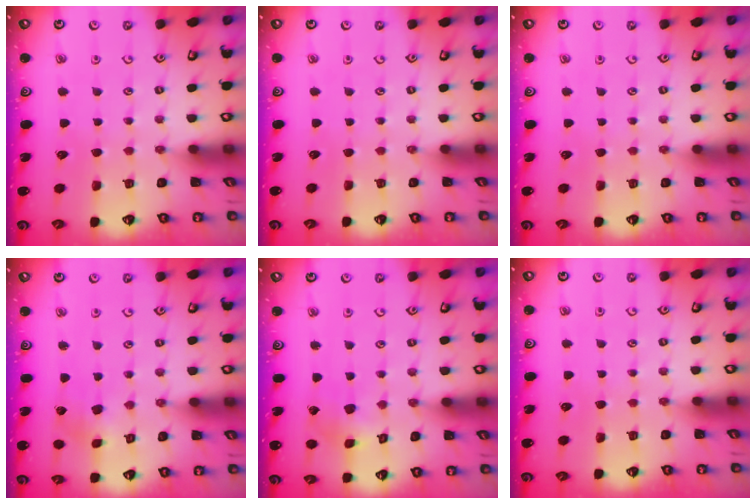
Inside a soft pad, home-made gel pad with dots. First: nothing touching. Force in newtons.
{"total": 0.0}
{"total": 0.0}
{"total": 2.4, "press": 2.3, "slide": 0.6}
{"total": 3.0, "press": 3.0, "slide": 0.2}
{"total": 0.0}